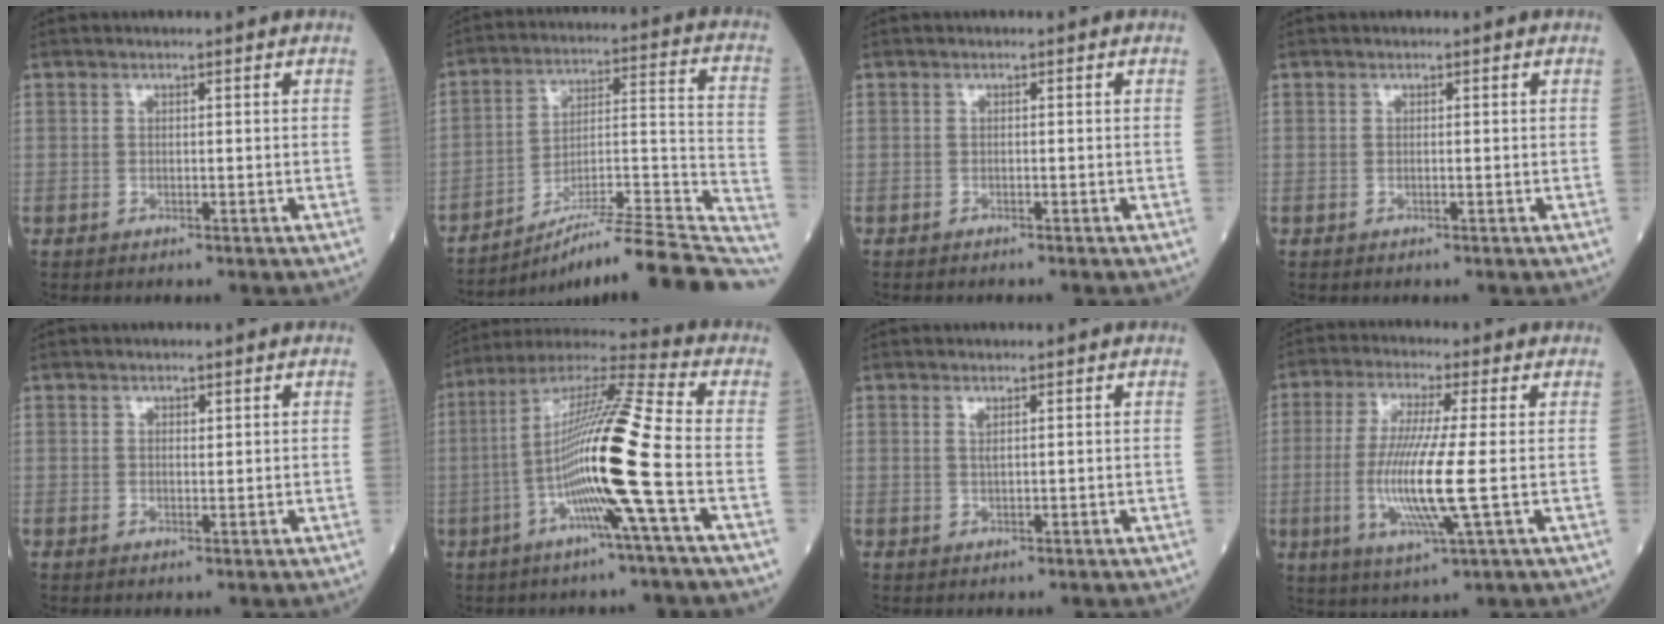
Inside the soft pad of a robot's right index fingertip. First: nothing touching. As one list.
[{"total": 24.5, "force": [-21.1, 1.1, 12.4], "torque": [-0.110, 0.013, -0.309]}, {"total": 0.6, "force": [-0.6, -0.1, 0.0], "torque": [0.001, -0.001, -0.013]}, {"total": 0.0}, {"total": 0.9, "force": [0.5, 0.5, 0.4], "torque": [-0.004, -0.005, 0.007]}, {"total": 16.3, "force": [-3.7, -1.6, 15.8], "torque": [-0.292, 0.002, -0.082]}, {"total": 1.1, "force": [0.6, 0.1, 0.9], "torque": [-0.022, -0.004, 0.013]}, {"total": 11.2, "force": [-1.5, -0.2, 11.1], "torque": [-0.233, -0.019, -0.035]}]